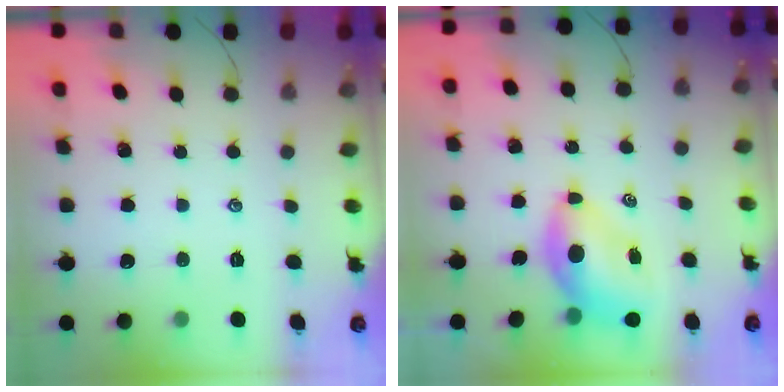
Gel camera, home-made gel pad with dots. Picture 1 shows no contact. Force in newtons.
{"total": 8.3, "press": 8.0, "slide": 2.2}